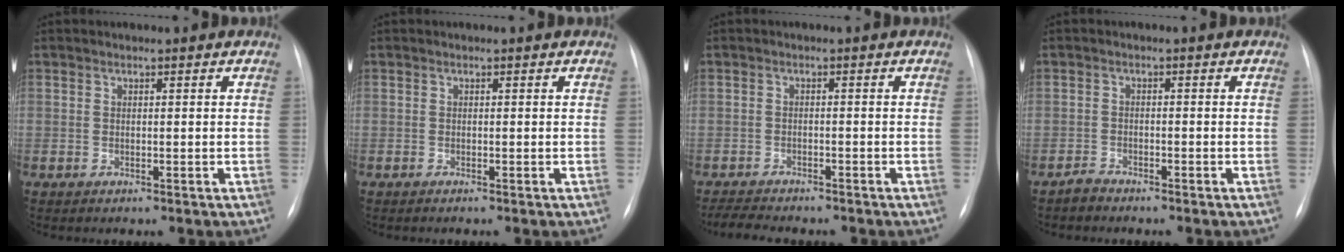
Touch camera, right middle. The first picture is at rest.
{"total": 0.0}
{"total": 6.4, "force": [-5.7, 1.3, 2.5], "torque": [-0.039, -0.010, -0.085]}
{"total": 1.4, "force": [-1.3, 0.3, 0.1], "torque": [-0.004, -0.003, -0.024]}